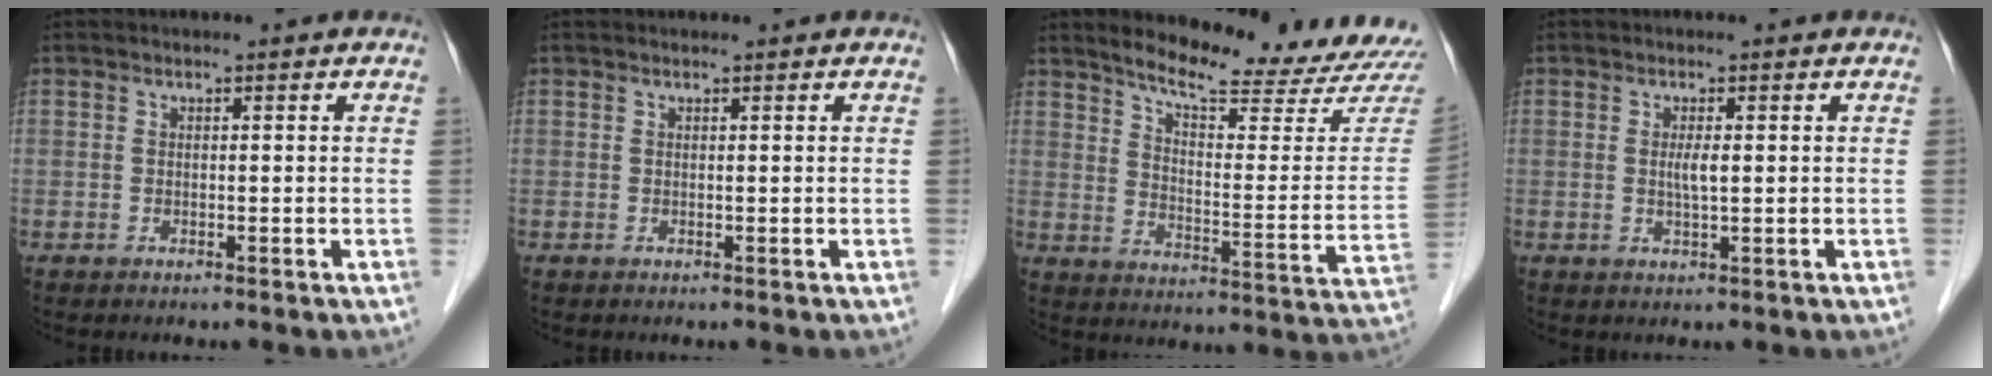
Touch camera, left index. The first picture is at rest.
{"total": 0.0}
{"total": 19.7, "force": [18.6, 0.5, 6.4], "torque": [-0.094, -0.097, 0.236]}
{"total": 1.9, "force": [0.1, 0.1, 1.9], "torque": [-0.037, -0.004, 0.001]}